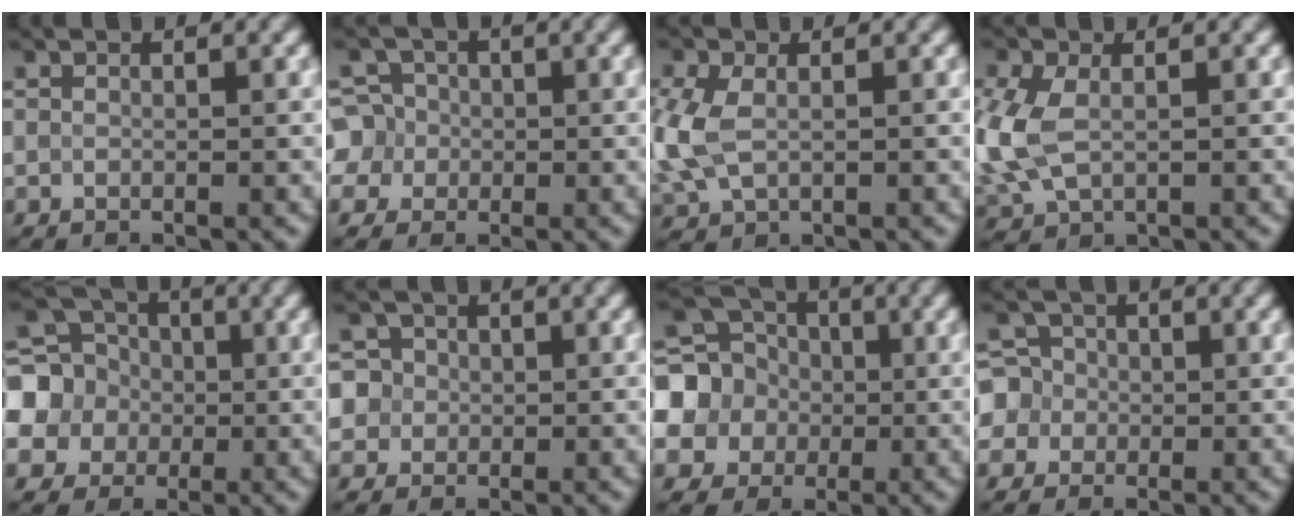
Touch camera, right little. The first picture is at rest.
{"total": 5.2, "force": [-0.6, 5.1, 1.1], "torque": [-0.015, 0.025, -0.033]}
{"total": 5.0, "force": [-0.1, 3.4, 3.7], "torque": [-0.113, -0.003, -0.003]}
{"total": 6.2, "force": [-0.3, 4.0, 4.7], "torque": [-0.139, -0.001, -0.006]}
{"total": 8.9, "force": [-0.3, 8.0, 3.7], "torque": [-0.109, 0.005, -0.040]}
{"total": 6.8, "force": [1.5, 6.3, 2.2], "torque": [-0.048, 0.041, -0.002]}
{"total": 11.9, "force": [-0.6, 10.8, 4.8], "torque": [-0.143, 0.002, -0.043]}
{"total": 5.4, "force": [-0.6, 5.2, 1.1], "torque": [-0.018, 0.027, -0.040]}